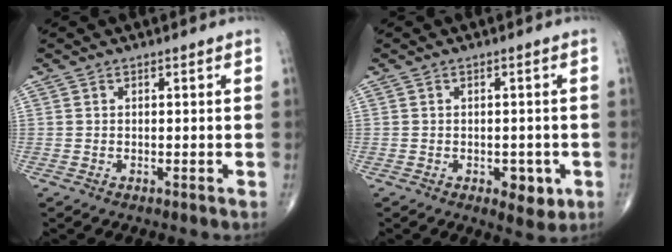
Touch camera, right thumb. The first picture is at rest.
{"total": 4.6, "force": [-1.6, 2.6, 3.5], "torque": [-0.025, 0.000, -0.014]}